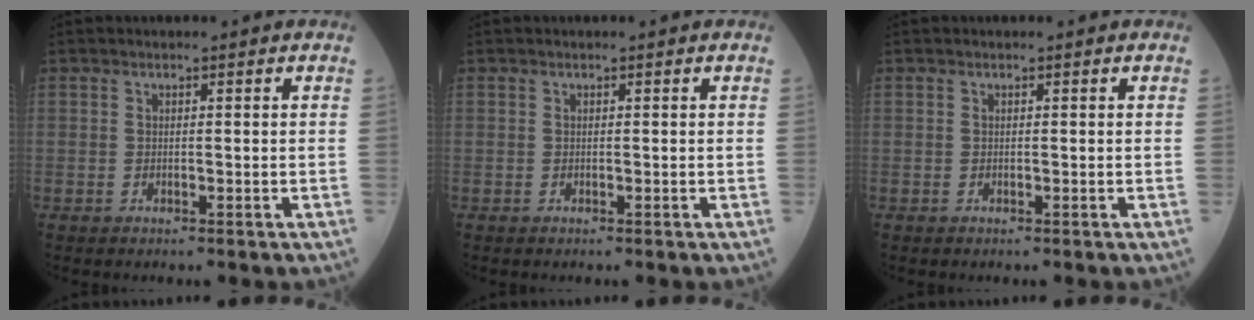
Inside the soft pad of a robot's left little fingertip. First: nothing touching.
{"total": 0.0}
{"total": 0.0}